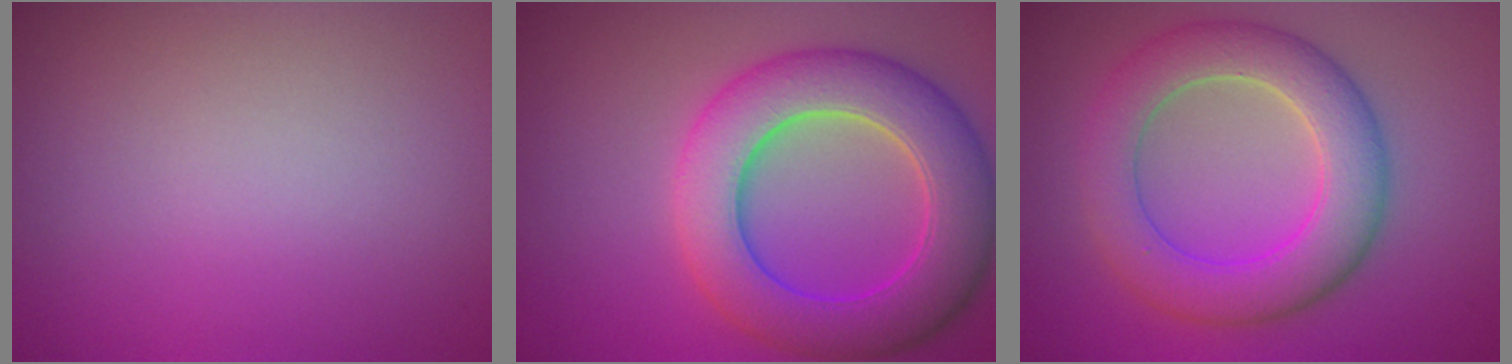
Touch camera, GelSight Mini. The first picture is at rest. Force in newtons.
{"total": 8.6, "press": 8.6, "slide": 0.3}
{"total": 6.7, "press": 6.7, "slide": 0.1}